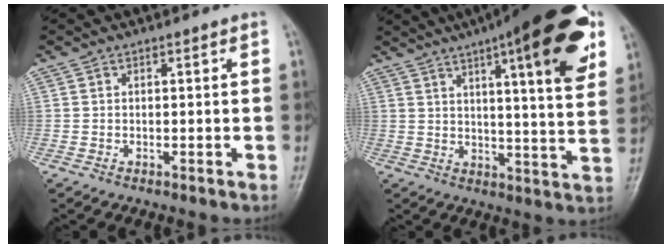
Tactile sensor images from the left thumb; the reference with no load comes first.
{"total": 22.7, "force": [11.7, 5.0, 18.7], "torque": [-0.246, -0.024, 0.160]}